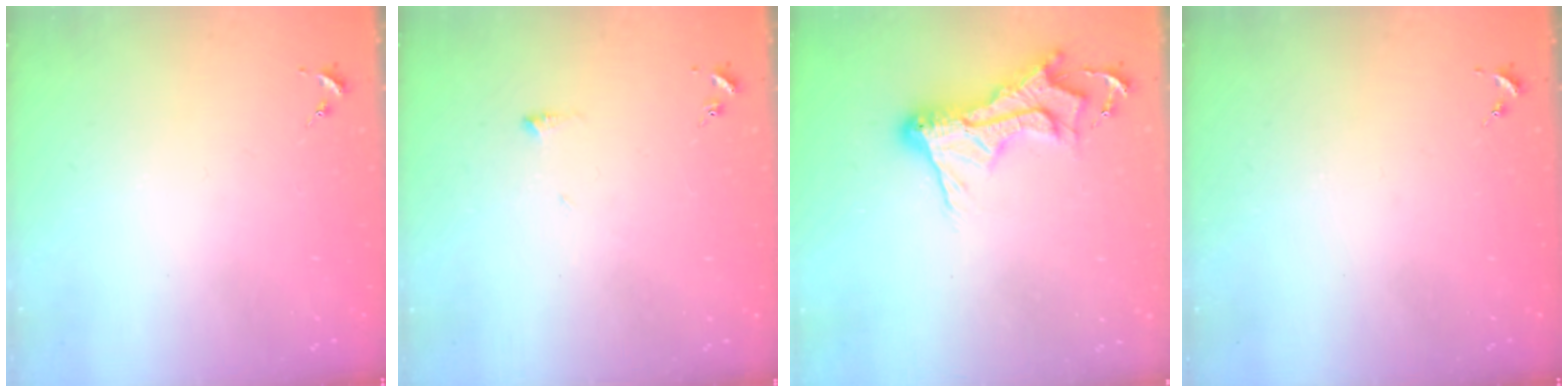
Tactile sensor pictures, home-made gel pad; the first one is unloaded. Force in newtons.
{"total": 4.6, "press": 4.6, "slide": 0.7}
{"total": 16.2, "press": 16.2, "slide": 1.2}
{"total": 0.0}